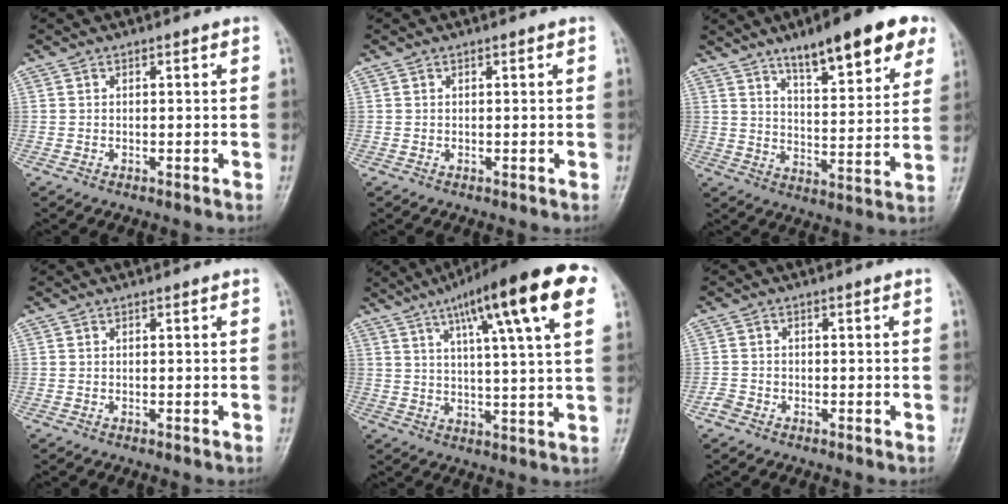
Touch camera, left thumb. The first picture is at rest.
{"total": 0.0}
{"total": 16.7, "force": [10.3, 4.5, 12.3], "torque": [-0.143, -0.042, 0.154]}
{"total": 0.0}
{"total": 19.6, "force": [9.3, 3.2, 16.9], "torque": [-0.242, 0.001, 0.133]}
{"total": 1.7, "force": [-1.3, 1.2, 0.3], "torque": [-0.003, 0.004, -0.028]}